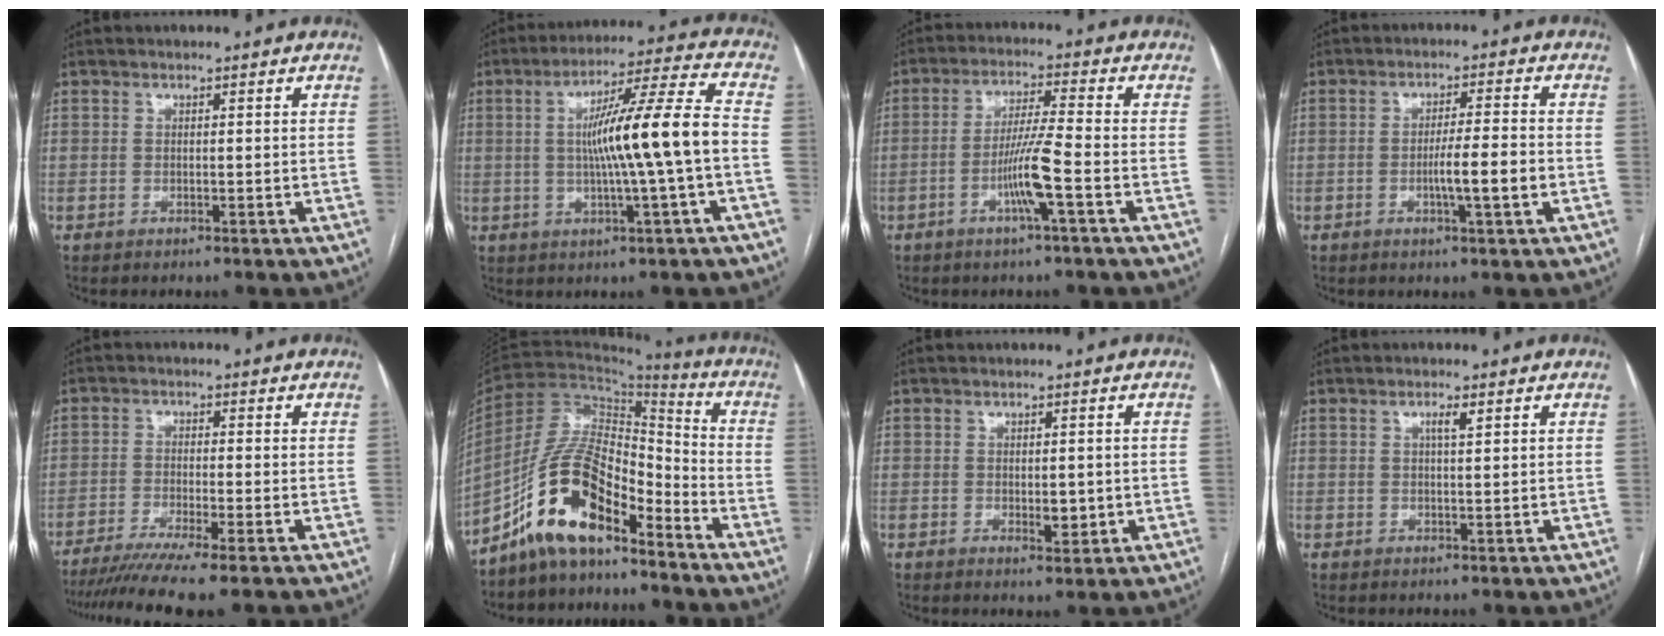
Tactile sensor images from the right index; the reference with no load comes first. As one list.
[{"total": 13.3, "force": [-0.7, -0.9, 13.3], "torque": [-0.217, 0.013, -0.012]}, {"total": 7.3, "force": [-2.7, -0.7, 6.7], "torque": [-0.132, -0.002, -0.053]}, {"total": 5.9, "force": [-1.6, 0.0, 5.7], "torque": [-0.094, -0.002, -0.025]}, {"total": 9.9, "force": [-7.8, -1.0, 6.0], "torque": [-0.083, -0.021, -0.122]}, {"total": 12.9, "force": [-8.9, 4.9, 7.9], "torque": [-0.166, 0.032, -0.167]}, {"total": 2.5, "force": [-0.2, 1.2, 2.2], "torque": [-0.033, -0.003, 0.002]}, {"total": 1.7, "force": [0.8, 0.1, 1.5], "torque": [-0.027, 0.000, 0.013]}]